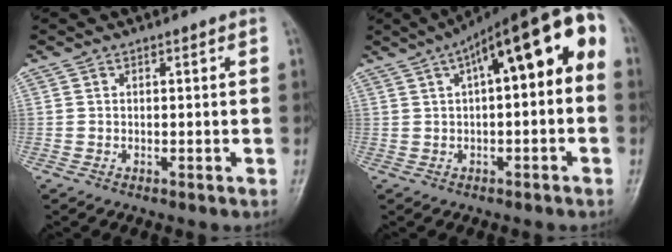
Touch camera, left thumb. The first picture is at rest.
{"total": 15.6, "force": [3.6, 5.4, 14.2], "torque": [-0.183, 0.049, 0.041]}